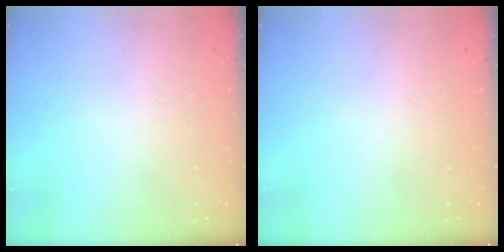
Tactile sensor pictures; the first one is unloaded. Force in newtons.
{"total": 0.0}